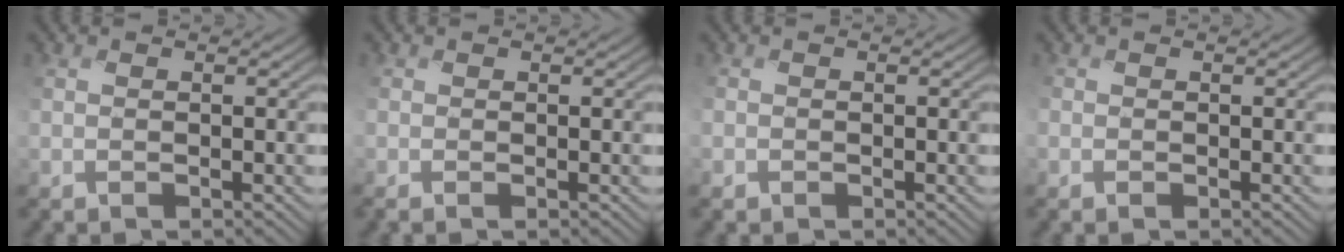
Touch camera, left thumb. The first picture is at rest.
{"total": 0.7, "force": [-0.5, 0.5, 0.3], "torque": [-0.010, -0.003, -0.011]}
{"total": 0.9, "force": [-0.5, 0.8, 0.0], "torque": [-0.004, -0.007, -0.015]}
{"total": 0.7, "force": [-0.3, 0.6, 0.2], "torque": [-0.006, -0.005, -0.007]}